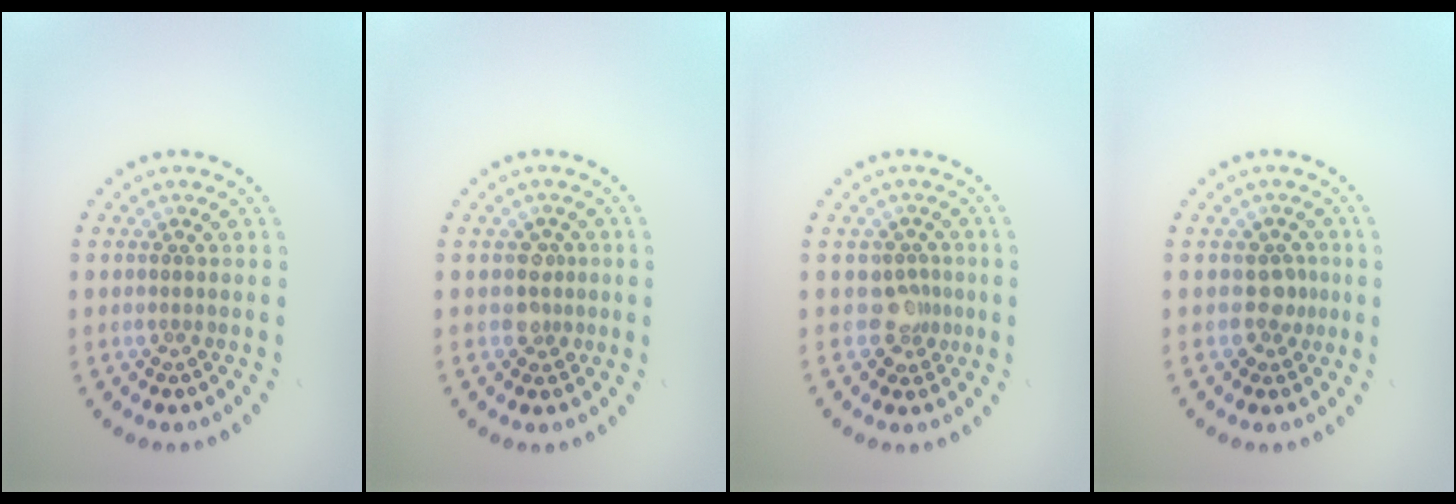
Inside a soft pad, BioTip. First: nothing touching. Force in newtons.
{"total": 1.7, "press": 1.4, "slide": 1.0}
{"total": 2.1, "press": 1.6, "slide": 1.3}
{"total": 1.9, "press": 1.4, "slide": 1.2}